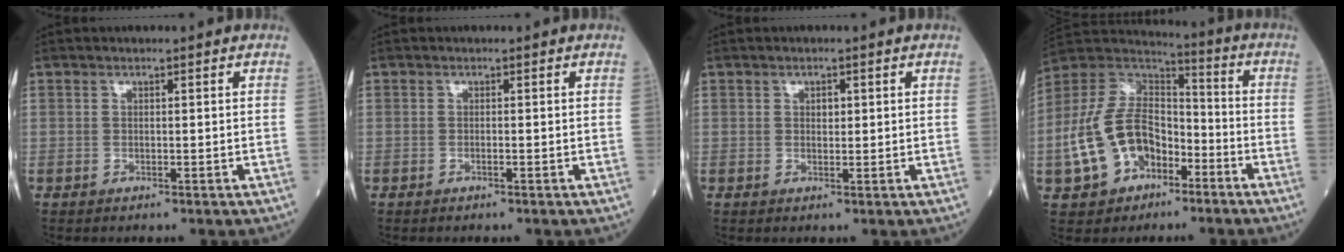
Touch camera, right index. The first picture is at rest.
{"total": 0.0}
{"total": 1.3, "force": [0.4, 0.8, 0.9], "torque": [-0.007, -0.001, 0.006]}
{"total": 15.6, "force": [-6.1, 9.8, 10.6], "torque": [-0.233, 0.025, -0.108]}